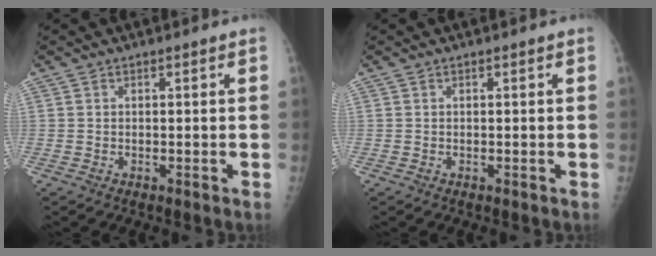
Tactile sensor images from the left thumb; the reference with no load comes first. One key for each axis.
{"total": 0.0}